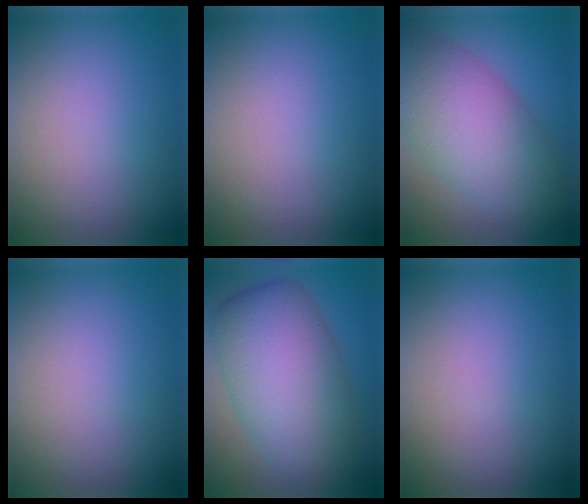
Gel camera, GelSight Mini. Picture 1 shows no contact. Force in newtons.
{"total": 0.0}
{"total": 9.5, "press": 9.5, "slide": 0.4}
{"total": 0.0}
{"total": 11.1, "press": 11.1, "slide": 0.6}
{"total": 0.0}